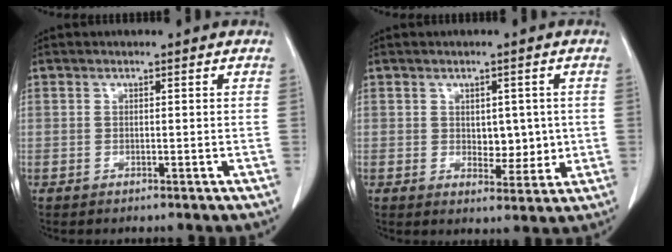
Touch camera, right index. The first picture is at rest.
{"total": 4.8, "force": [0.3, 2.8, 3.9], "torque": [-0.045, -0.004, 0.014]}